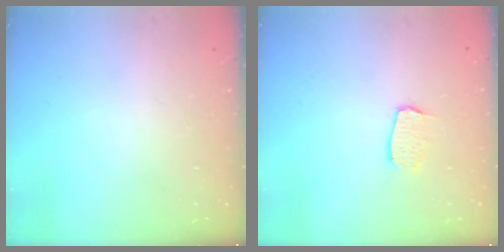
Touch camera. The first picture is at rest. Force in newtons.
{"total": 6.1, "press": 6.1, "slide": 0.2}